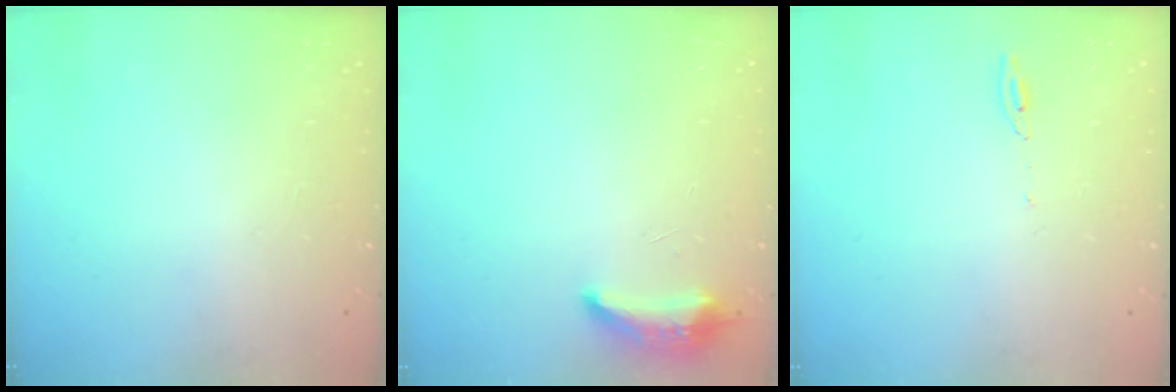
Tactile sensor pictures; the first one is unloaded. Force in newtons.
{"total": 8.3, "press": 8.1, "slide": 1.5}
{"total": 4.1, "press": 4.0, "slide": 0.7}